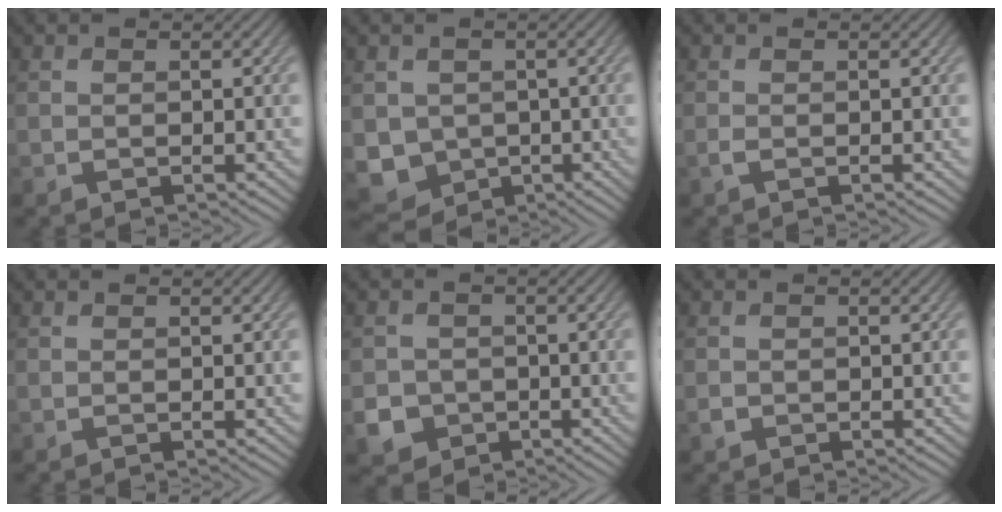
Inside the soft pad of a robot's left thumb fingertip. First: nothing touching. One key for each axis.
{"total": 5.7, "fx": -0.6, "fy": 5.2, "fz": 2.2, "tx": -0.066, "ty": -0.026, "tz": -0.017}
{"total": 0.7, "fx": -0.4, "fy": 0.1, "fz": 0.5, "tx": -0.015, "ty": 0.001, "tz": -0.008}
{"total": 0.0}
{"total": 5.5, "fx": -2.3, "fy": 4.8, "fz": 1.4, "tx": -0.031, "ty": -0.017, "tz": -0.053}
{"total": 0.9, "fx": -0.4, "fy": 0.7, "fz": 0.3, "tx": -0.005, "ty": -0.003, "tz": -0.011}